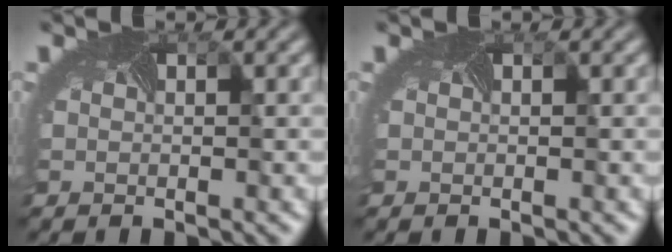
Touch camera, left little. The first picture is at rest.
{"total": 0.0}